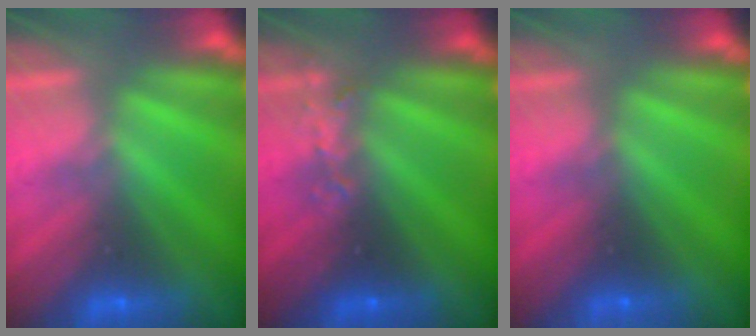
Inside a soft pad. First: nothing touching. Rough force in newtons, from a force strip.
{"total": 2.7}
{"total": 4.5}